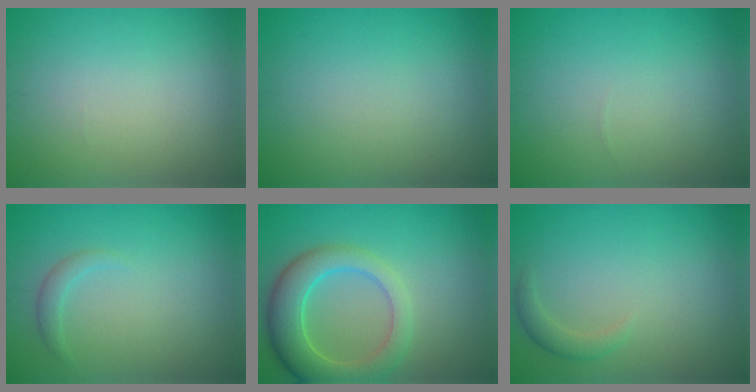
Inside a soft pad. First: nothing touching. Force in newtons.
{"total": 0.0}
{"total": 0.0}
{"total": 1.2, "press": 1.2, "slide": 0.2}
{"total": 6.2, "press": 6.2, "slide": 0.5}
{"total": 1.5, "press": 1.5, "slide": 0.1}